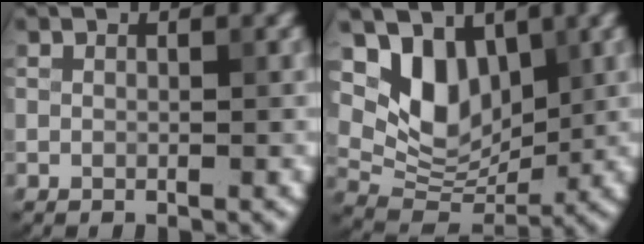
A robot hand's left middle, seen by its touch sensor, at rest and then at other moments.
{"total": 6.4, "force": [2.6, 4.3, 3.9], "torque": [-0.075, -0.016, 0.044]}